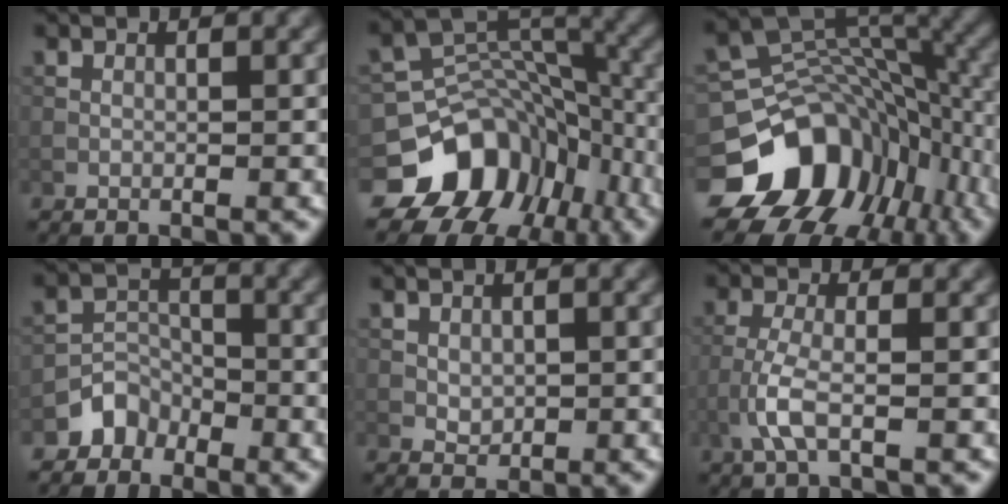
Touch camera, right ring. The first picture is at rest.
{"total": 11.0, "force": [-5.9, 8.2, 4.3], "torque": [-0.069, 0.010, -0.103]}
{"total": 13.4, "force": [-5.9, 10.1, 6.7], "torque": [-0.133, -0.006, -0.100]}
{"total": 2.6, "force": [-2.0, 1.7, 0.2], "torque": [0.007, 0.011, -0.040]}
{"total": 1.3, "force": [0.2, 1.1, 0.7], "torque": [-0.015, -0.003, 0.008]}
{"total": 3.0, "force": [-1.3, 0.7, 2.7], "torque": [-0.062, 0.005, -0.033]}